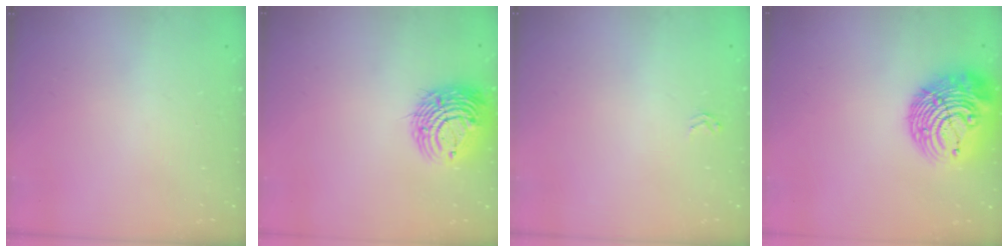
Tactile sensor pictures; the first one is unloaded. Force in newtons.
{"total": 13.0, "press": 12.9, "slide": 1.6}
{"total": 1.6, "press": 1.6, "slide": 0.2}
{"total": 16.6, "press": 16.5, "slide": 2.4}